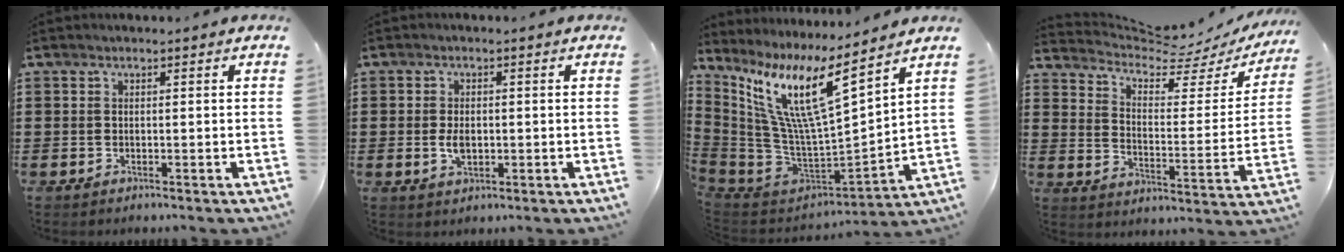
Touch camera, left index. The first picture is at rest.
{"total": 3.0, "force": [-0.1, 1.7, 2.5], "torque": [-0.055, 0.001, -0.004]}
{"total": 12.7, "force": [7.3, 1.8, 10.3], "torque": [-0.242, -0.066, 0.115]}
{"total": 5.5, "force": [4.9, 1.1, 2.1], "torque": [-0.059, -0.042, 0.078]}